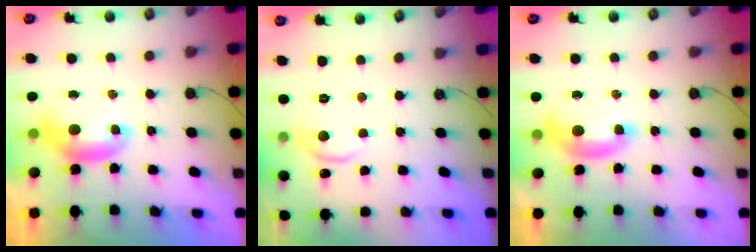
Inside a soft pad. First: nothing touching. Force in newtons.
{"total": 4.0, "press": 3.9, "slide": 0.6}
{"total": 1.5, "press": 1.3, "slide": 0.7}